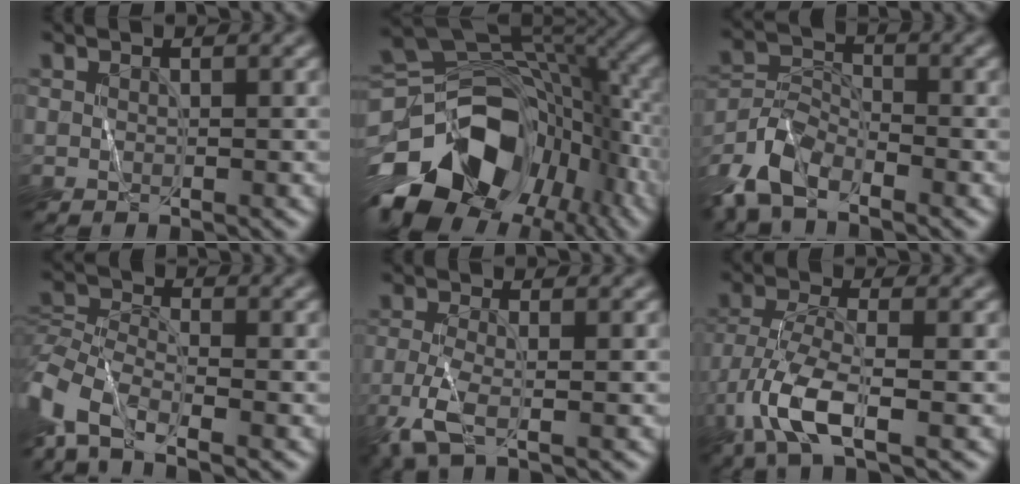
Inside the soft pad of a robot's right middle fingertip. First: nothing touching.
{"total": 15.9, "force": [-7.8, 9.9, 9.7], "torque": [-0.174, -0.012, -0.137]}
{"total": 6.1, "force": [-4.8, 2.3, 2.8], "torque": [-0.058, 0.003, -0.108]}
{"total": 8.0, "force": [-5.2, 3.4, 5.0], "torque": [-0.107, -0.008, -0.120]}
{"total": 3.5, "force": [-2.0, 0.7, 2.7], "torque": [-0.070, -0.002, -0.042]}
{"total": 5.7, "force": [-3.4, 1.0, 4.4], "torque": [-0.098, 0.001, -0.076]}